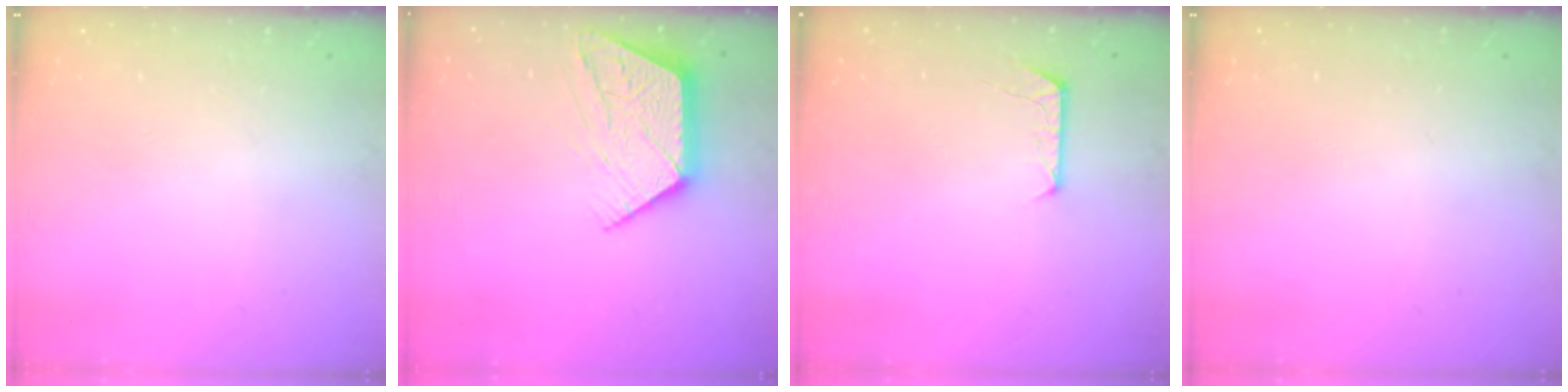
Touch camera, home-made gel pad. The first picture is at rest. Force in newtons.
{"total": 12.1, "press": 12.1, "slide": 0.8}
{"total": 7.9, "press": 7.9, "slide": 0.6}
{"total": 0.0}